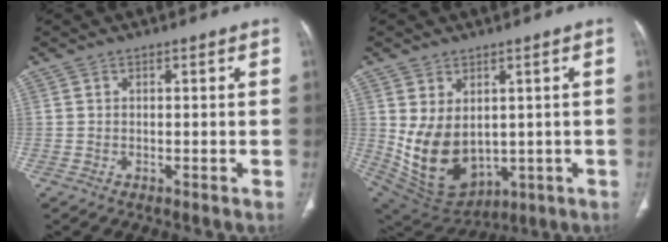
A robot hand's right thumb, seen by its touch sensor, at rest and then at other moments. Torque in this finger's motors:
{"motor_torque": [-0.24, 1.21, 0.74, 0.96, 0.34]}